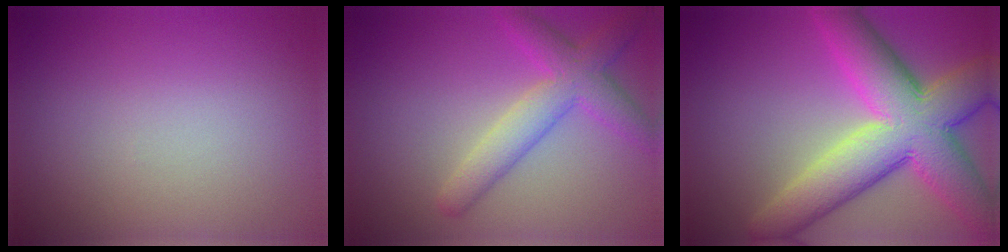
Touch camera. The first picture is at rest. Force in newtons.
{"total": 4.5, "press": 4.5, "slide": 0.3}
{"total": 11.0, "press": 11.0, "slide": 0.5}